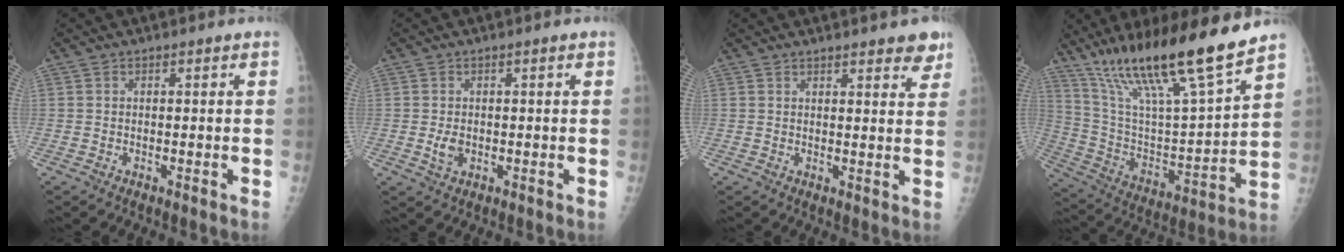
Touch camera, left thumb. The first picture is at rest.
{"total": 2.4, "force": [-0.3, 1.6, 1.8], "torque": [-0.033, -0.002, -0.001]}
{"total": 5.7, "force": [4.4, 1.5, 3.3], "torque": [-0.019, -0.019, 0.051]}
{"total": 22.7, "force": [16.5, 2.3, 15.4], "torque": [-0.251, -0.066, 0.302]}